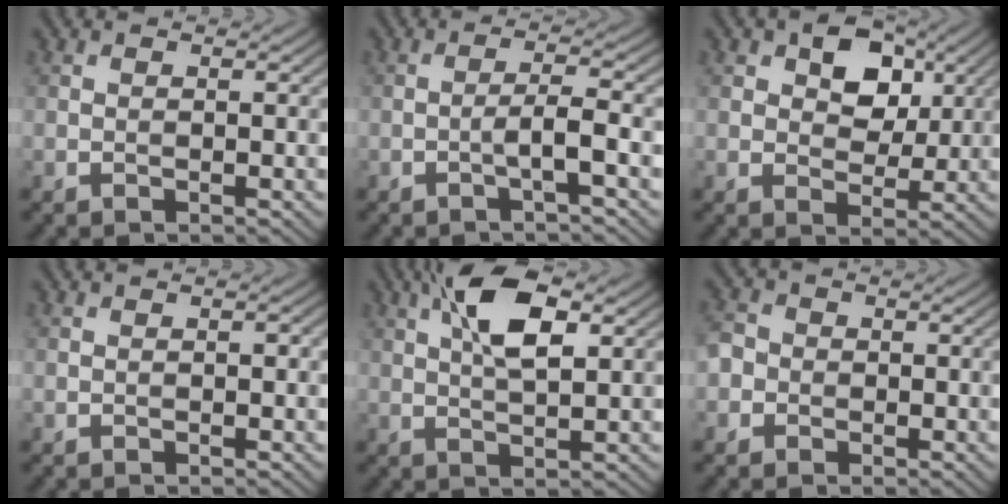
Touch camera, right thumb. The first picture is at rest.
{"total": 3.1, "force": [-1.2, 0.1, 2.9], "torque": [-0.052, 0.015, -0.033]}
{"total": 6.8, "force": [2.5, 4.6, 4.4], "torque": [-0.069, 0.002, 0.030]}
{"total": 0.6, "force": [-0.1, 0.3, 0.5], "torque": [-0.009, 0.000, 0.000]}
{"total": 8.1, "force": [3.1, 2.8, 6.9], "torque": [-0.133, 0.013, 0.052]}
{"total": 3.0, "force": [-0.8, 2.8, 0.8], "torque": [-0.016, 0.002, -0.028]}